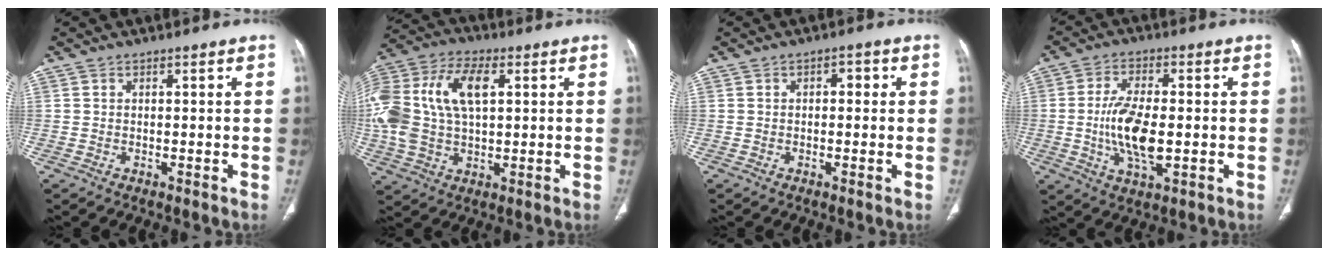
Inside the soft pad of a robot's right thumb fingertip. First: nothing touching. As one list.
[{"total": 19.0, "force": [3.6, 10.8, 15.2], "torque": [-0.333, 0.019, 0.061]}, {"total": 2.0, "force": [0.3, 1.2, 1.6], "torque": [-0.008, 0.005, -0.003]}, {"total": 10.8, "force": [-1.1, 4.7, 9.6], "torque": [-0.186, -0.004, -0.020]}]